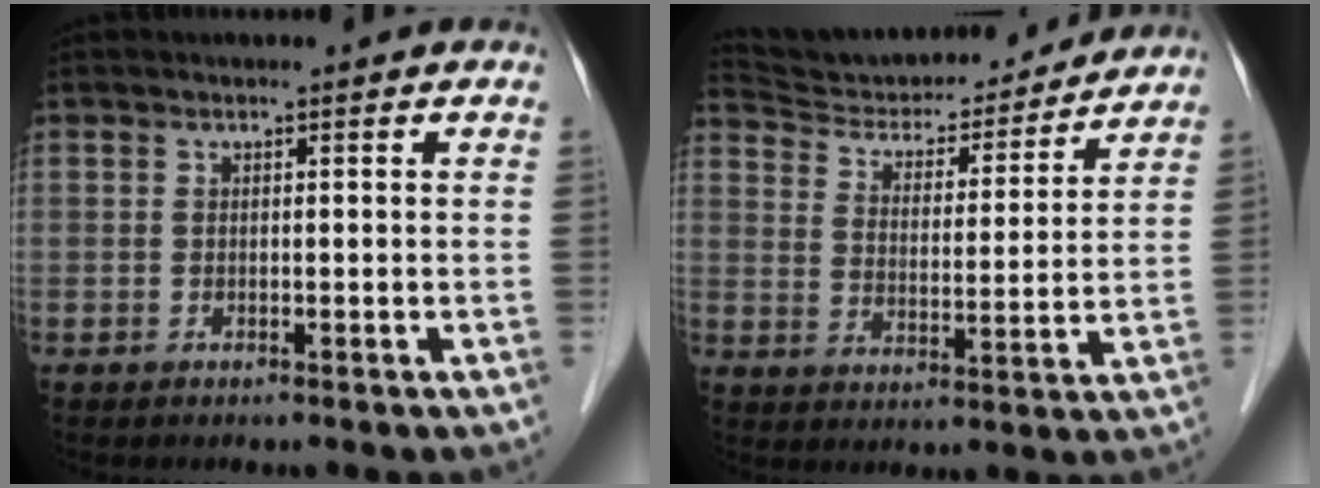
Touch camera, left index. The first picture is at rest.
{"total": 18.6, "force": [17.7, 3.6, 4.4], "torque": [-0.070, 0.004, 0.264]}